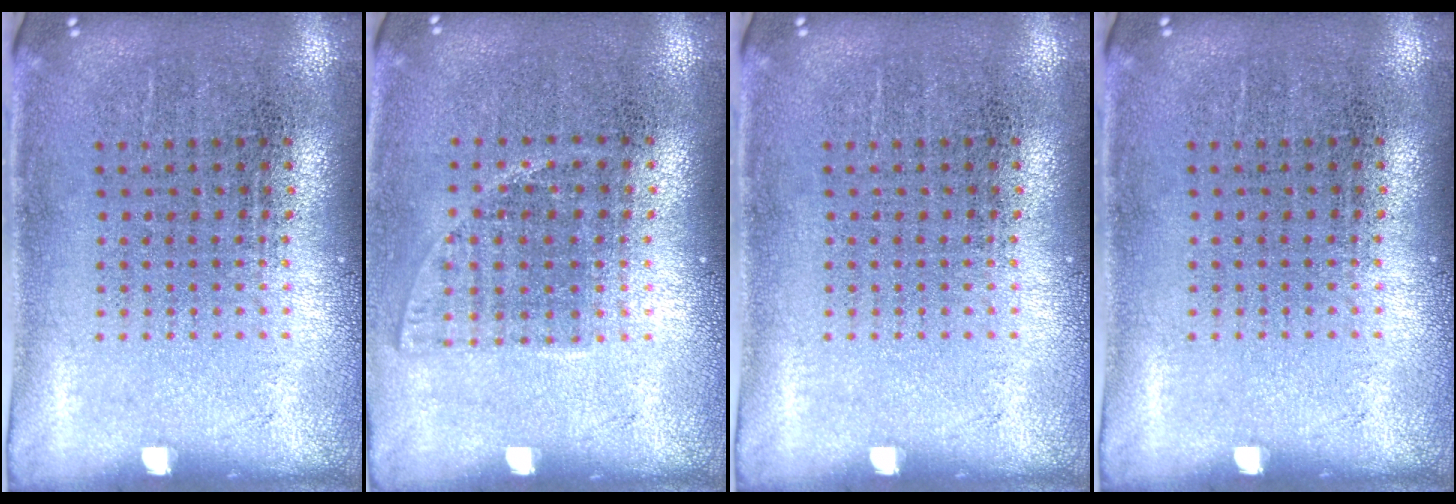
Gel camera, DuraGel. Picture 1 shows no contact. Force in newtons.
{"total": 1.0, "press": 0.9, "slide": 0.5}
{"total": 0.0}
{"total": 0.0}